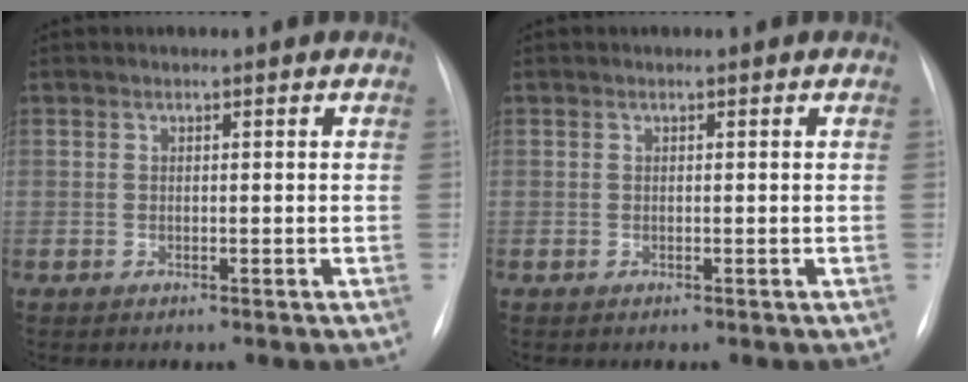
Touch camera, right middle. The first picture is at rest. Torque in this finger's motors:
{"motor_torque": [-0.38, -0.07, -0.01, -0.01]}